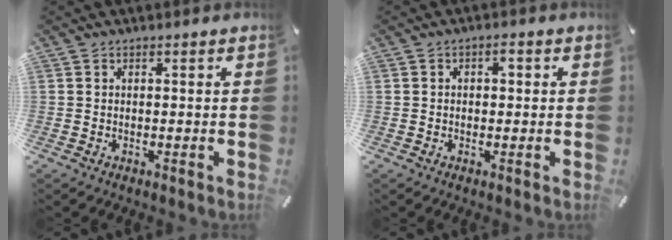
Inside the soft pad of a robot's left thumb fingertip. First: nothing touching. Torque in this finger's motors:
{"motor_torque": [-0.24, -0.23, -0.04, 0.02, 0.00]}